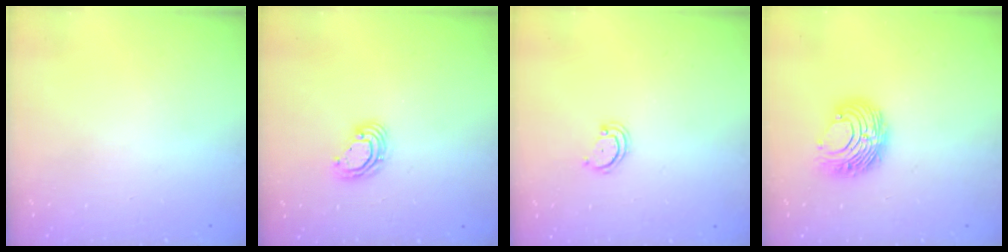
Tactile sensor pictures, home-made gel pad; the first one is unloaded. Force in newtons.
{"total": 7.3, "press": 7.2, "slide": 1.1}
{"total": 2.6, "press": 2.6, "slide": 0.3}
{"total": 8.6, "press": 8.6, "slide": 0.5}